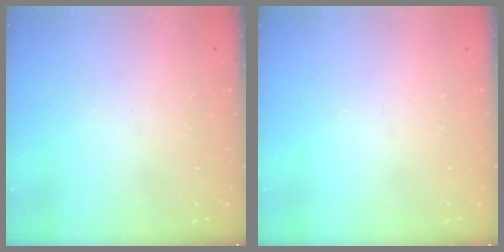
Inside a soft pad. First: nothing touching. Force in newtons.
{"total": 0.0}